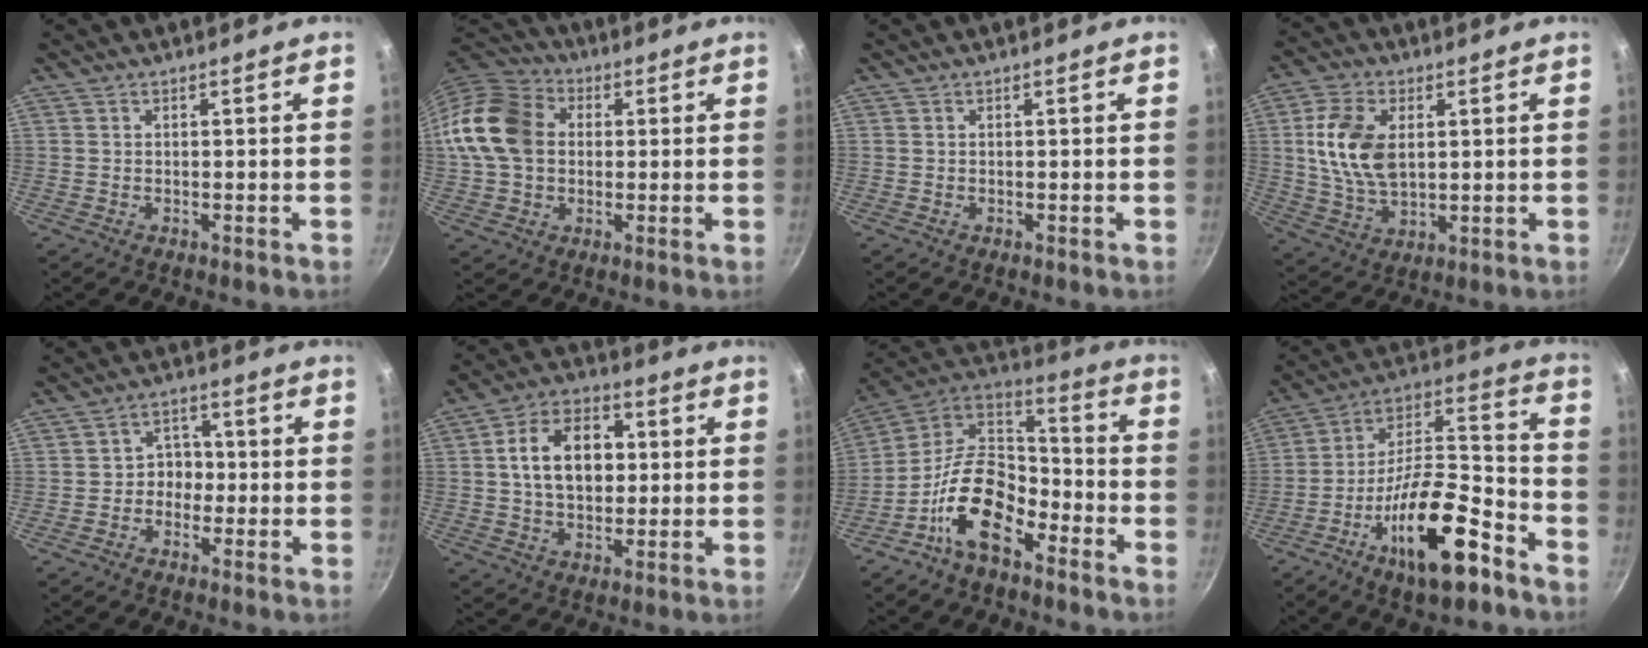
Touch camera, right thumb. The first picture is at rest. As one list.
[{"total": 14.9, "force": [1.4, 11.6, 9.3], "torque": [-0.162, 0.026, 0.011]}, {"total": 0.0}, {"total": 12.6, "force": [2.3, 7.8, 9.7], "torque": [-0.174, -0.007, 0.046]}, {"total": 4.6, "force": [-0.9, 3.9, 2.1], "torque": [0.009, 0.018, -0.023]}, {"total": 14.0, "force": [1.9, 9.8, 9.9], "torque": [-0.130, 0.017, 0.021]}, {"total": 16.3, "force": [-8.5, 9.0, 10.6], "torque": [-0.166, 0.079, -0.178]}, {"total": 21.3, "force": [-11.4, 7.6, 16.3], "torque": [-0.241, 0.073, -0.193]}]